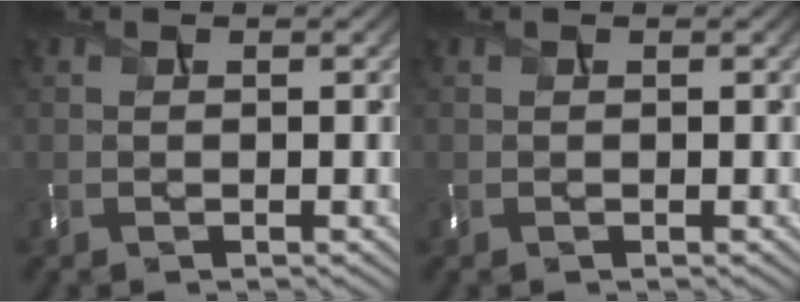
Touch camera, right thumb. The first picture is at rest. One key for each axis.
{"total": 0.0}